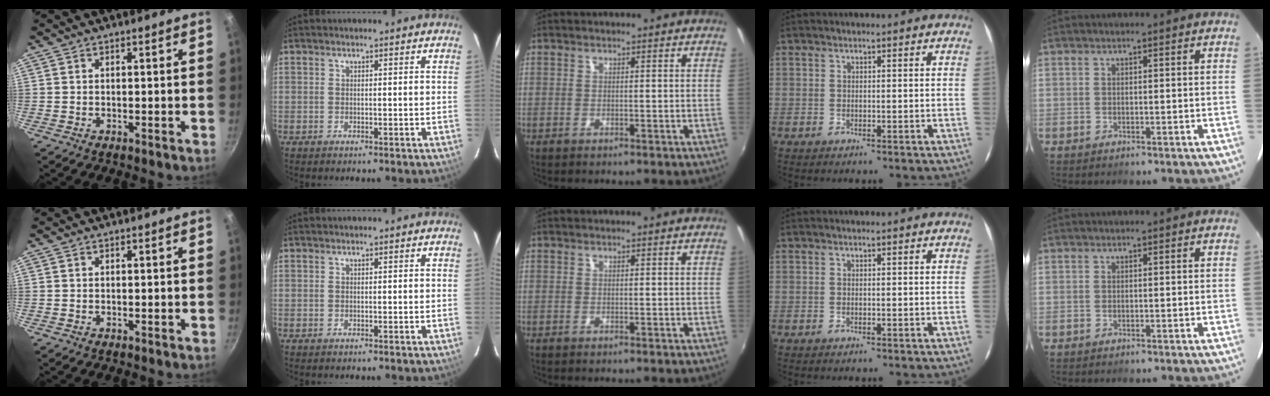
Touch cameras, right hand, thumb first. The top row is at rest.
{}